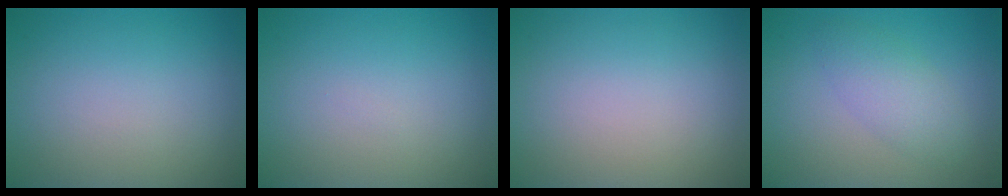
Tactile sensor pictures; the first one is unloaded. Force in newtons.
{"total": 0.0}
{"total": 0.0}
{"total": 3.0, "press": 3.0, "slide": 0.0}